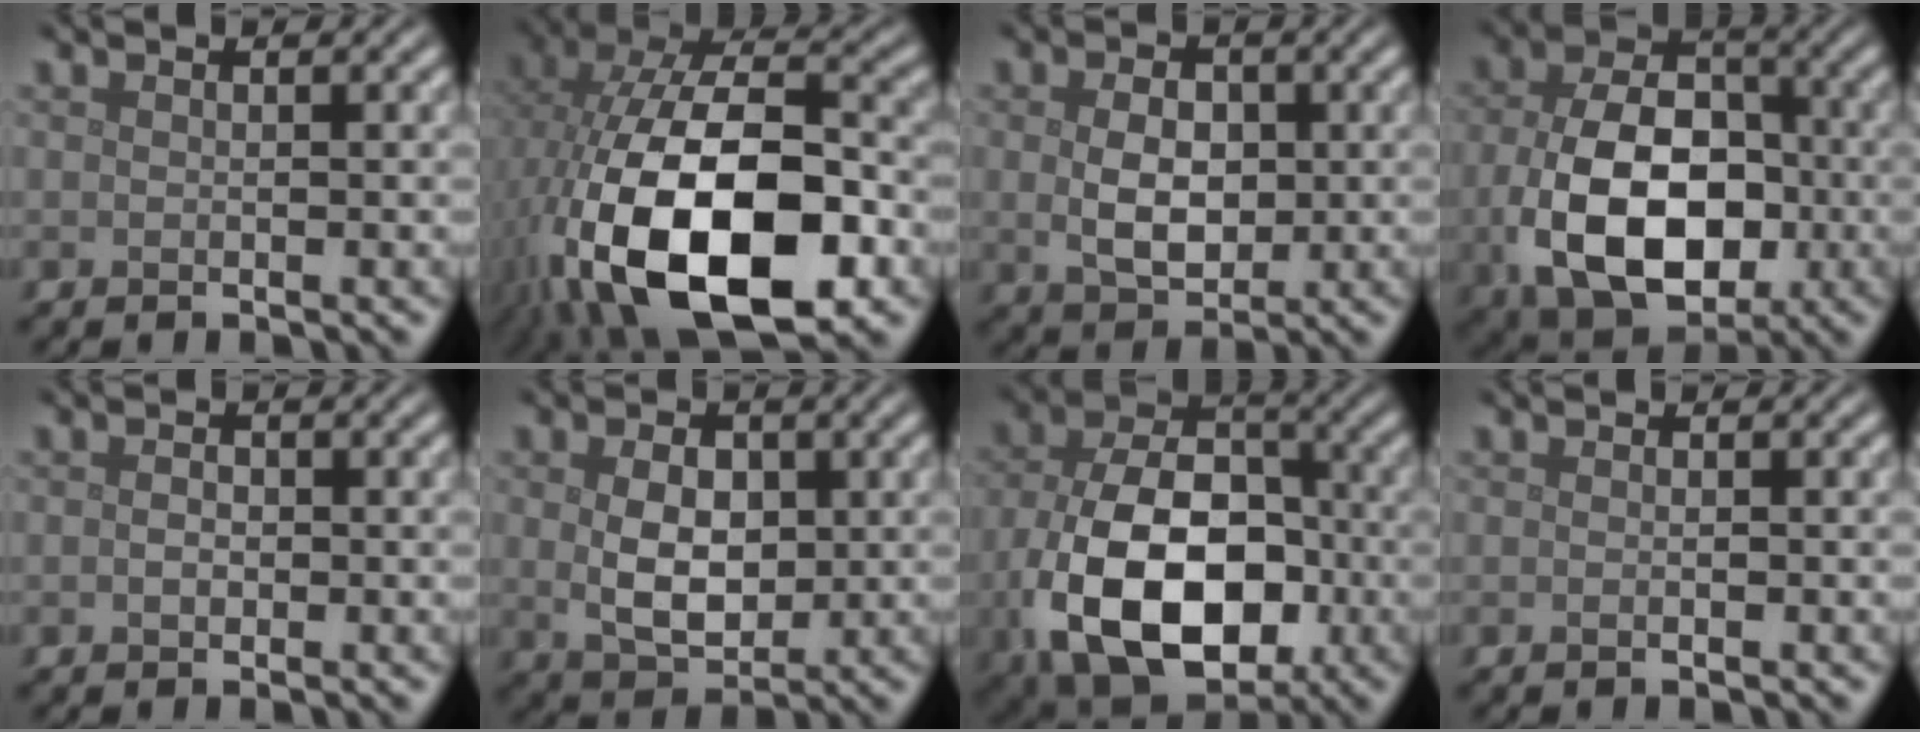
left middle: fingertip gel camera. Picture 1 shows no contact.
{"total": 17.6, "force": [-5.0, 9.4, 14.0], "torque": [-0.270, -0.025, -0.075]}
{"total": 4.2, "force": [0.1, 2.9, 3.1], "torque": [-0.060, -0.004, 0.003]}
{"total": 11.4, "force": [-2.0, 7.7, 8.2], "torque": [-0.168, -0.025, -0.025]}
{"total": 1.0, "force": [-0.2, 0.8, 0.7], "torque": [-0.014, -0.002, -0.006]}
{"total": 4.8, "force": [0.3, 3.2, 3.6], "torque": [-0.070, -0.005, 0.009]}
{"total": 13.2, "force": [-3.4, 8.7, 9.4], "torque": [-0.182, -0.035, -0.057]}
{"total": 0.6, "force": [-0.1, 0.2, 0.5], "torque": [-0.005, -0.005, -0.001]}